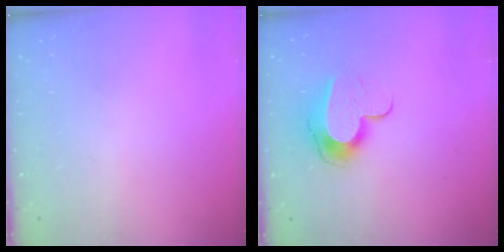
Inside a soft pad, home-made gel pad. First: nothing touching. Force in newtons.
{"total": 10.7, "press": 10.6, "slide": 0.7}